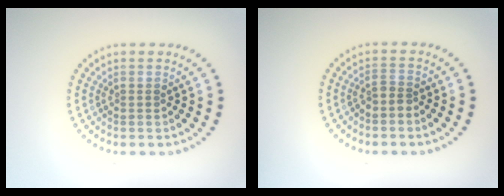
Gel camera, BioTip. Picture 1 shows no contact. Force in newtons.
{"total": 1.0, "press": 0.7, "slide": 0.7}